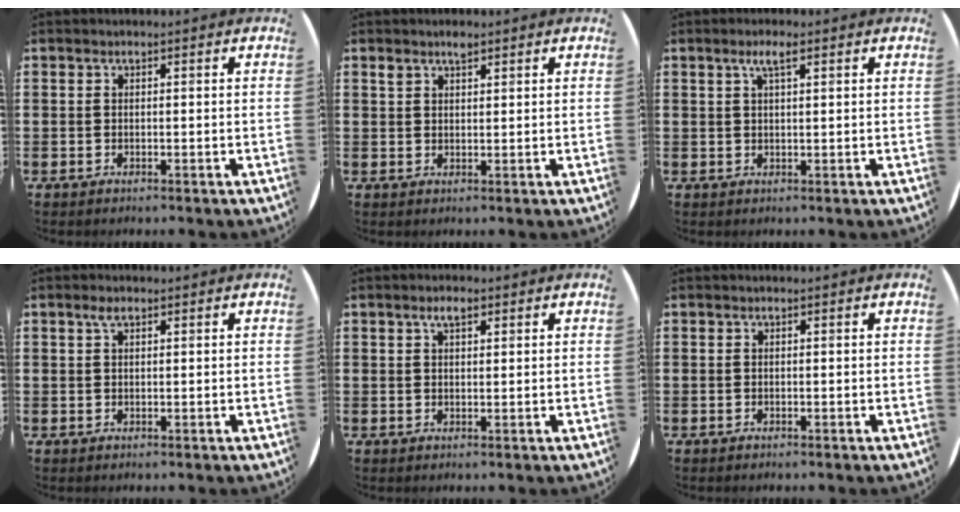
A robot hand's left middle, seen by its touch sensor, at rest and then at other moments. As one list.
[{"total": 1.9, "force": [1.6, 0.7, 0.8], "torque": [-0.010, 0.001, 0.026]}, {"total": 2.7, "force": [1.6, 0.6, 2.1], "torque": [-0.043, 0.008, 0.025]}, {"total": 1.8, "force": [1.1, 0.8, 1.2], "torque": [-0.017, 0.002, 0.018]}, {"total": 2.3, "force": [1.6, 0.9, 1.4], "torque": [-0.030, 0.007, 0.027]}, {"total": 0.0}]